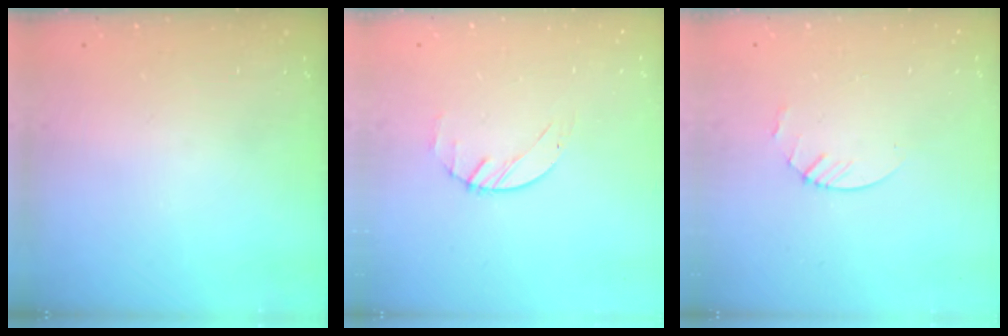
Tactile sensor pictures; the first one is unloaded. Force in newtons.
{"total": 1.4, "press": 1.3, "slide": 0.2}
{"total": 3.0, "press": 3.0, "slide": 0.3}